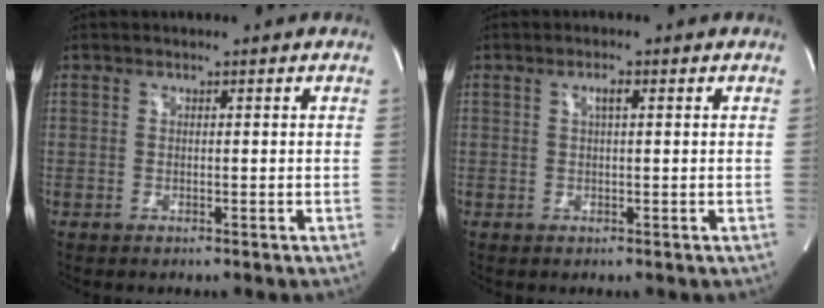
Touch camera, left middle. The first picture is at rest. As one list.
[{"total": 1.4, "force": [0.5, 0.2, 1.3], "torque": [-0.024, 0.004, 0.007]}]